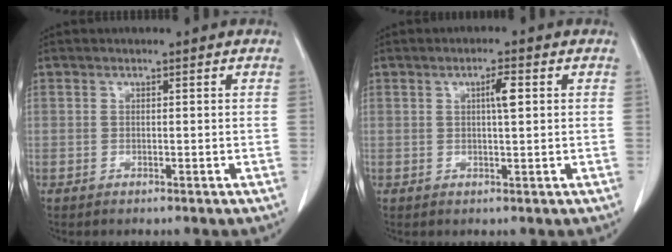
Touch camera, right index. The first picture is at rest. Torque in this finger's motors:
{"motor_torque": [0.06, 0.03, 0.07, 0.03]}